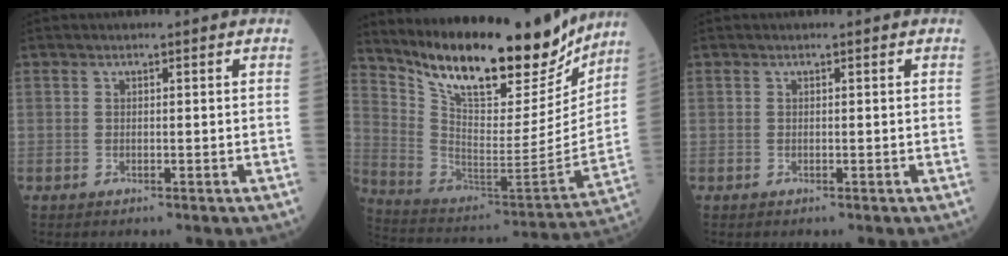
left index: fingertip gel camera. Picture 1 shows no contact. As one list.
[{"total": 23.3, "force": [19.3, 6.3, 11.4], "torque": [-0.202, -0.032, 0.306]}, {"total": 0.0}]